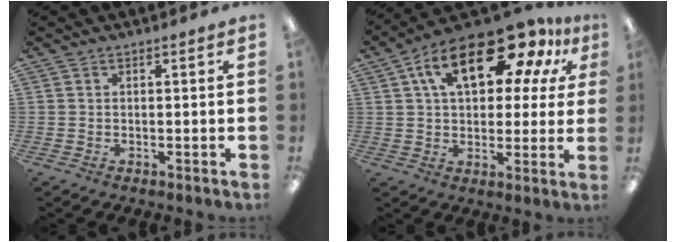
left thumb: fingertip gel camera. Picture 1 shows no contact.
{"total": 20.8, "force": [10.4, 9.8, 15.1], "torque": [-0.245, -0.036, 0.173]}